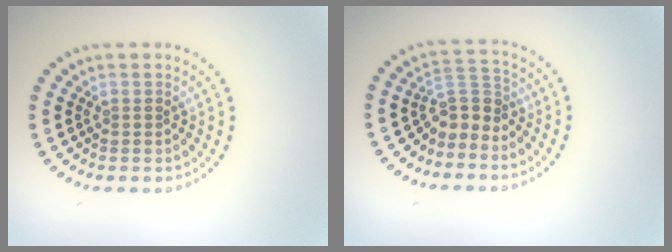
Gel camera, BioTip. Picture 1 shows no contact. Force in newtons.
{"total": 2.8, "press": 2.2, "slide": 1.7}